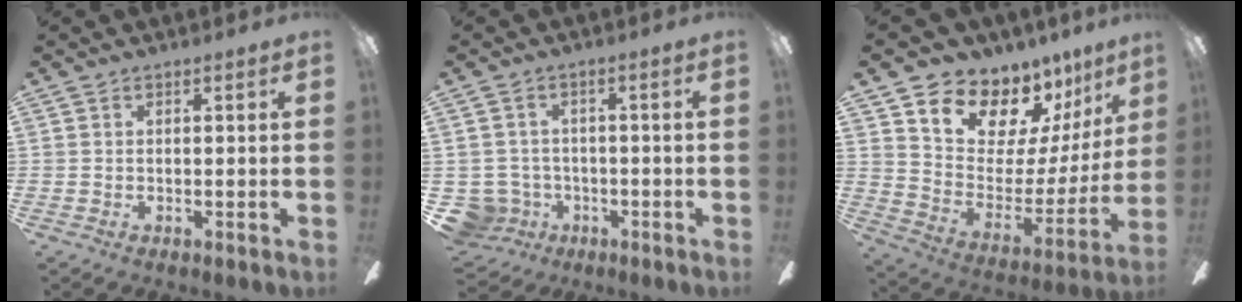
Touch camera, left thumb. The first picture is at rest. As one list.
[{"total": 5.8, "force": [-1.7, 5.5, 0.8], "torque": [-0.054, 0.005, -0.030]}, {"total": 14.0, "force": [11.9, 6.7, 3.1], "torque": [-0.070, -0.112, 0.218]}]